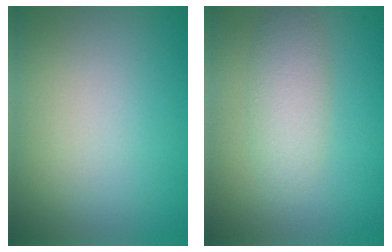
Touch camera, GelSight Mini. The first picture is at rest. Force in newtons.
{"total": 2.9, "press": 2.9, "slide": 0.2}